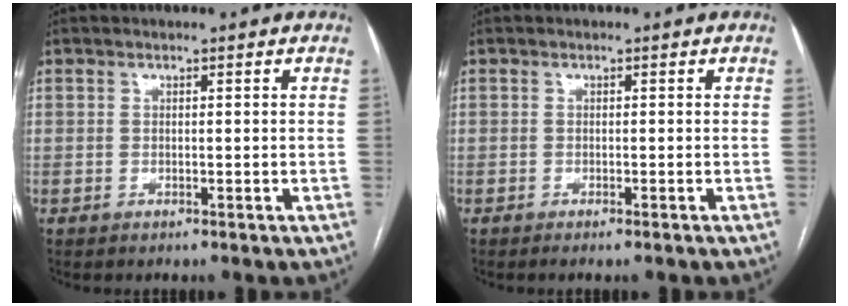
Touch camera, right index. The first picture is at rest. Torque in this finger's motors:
{"motor_torque": [0.02, 0.09, 0.09, 0.01]}